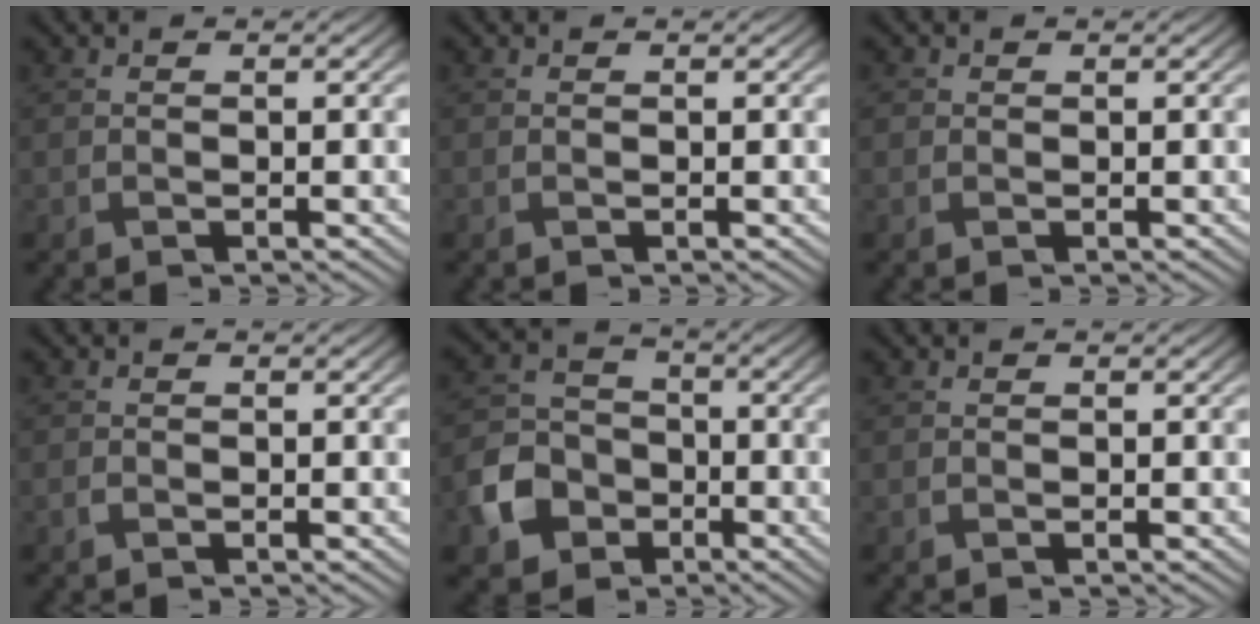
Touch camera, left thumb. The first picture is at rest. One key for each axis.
{"total": 0.0}
{"total": 0.8, "fx": 0.1, "fy": 0.7, "fz": 0.1, "tx": 0.000, "ty": -0.002, "tz": -0.001}
{"total": 0.5, "fx": -0.3, "fy": 0.4, "fz": 0.1, "tx": -0.004, "ty": -0.003, "tz": -0.006}
{"total": 8.0, "fx": -3.6, "fy": 6.2, "fz": 3.4, "tx": -0.091, "ty": -0.011, "tz": -0.084}
{"total": 0.0}